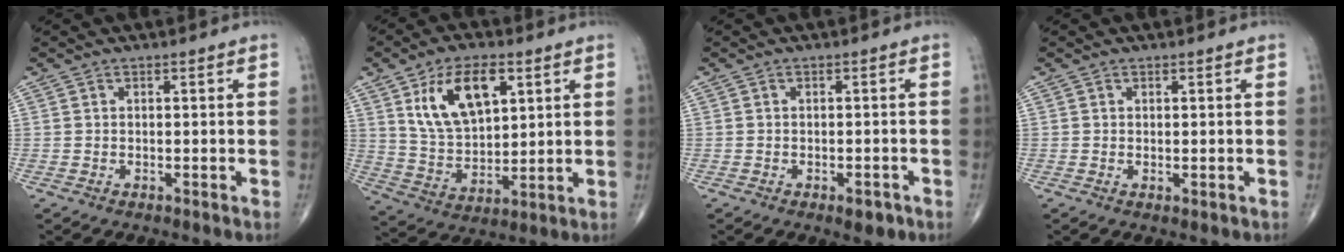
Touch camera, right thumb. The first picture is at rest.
{"total": 14.2, "force": [5.9, 7.6, 10.4], "torque": [-0.167, -0.020, 0.120]}
{"total": 2.9, "force": [-1.5, 1.4, 2.0], "torque": [-0.020, 0.005, -0.016]}
{"total": 0.7, "force": [0.0, 0.3, 0.7], "torque": [-0.014, -0.004, 0.002]}